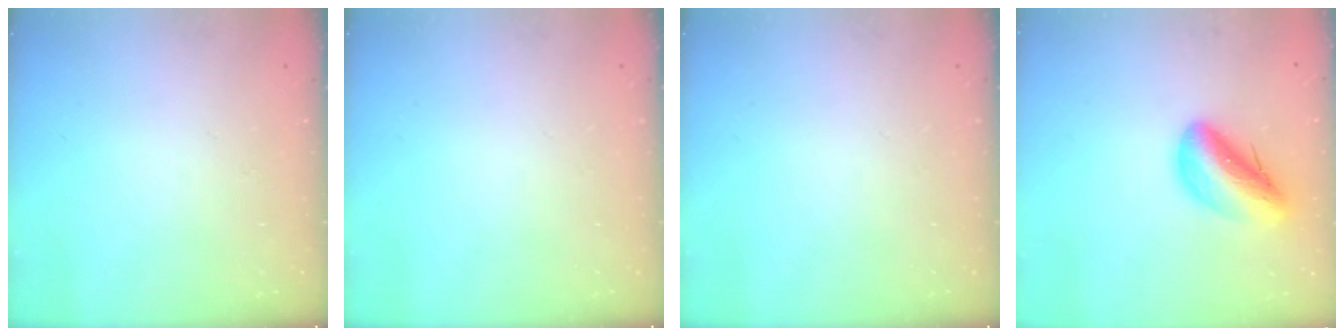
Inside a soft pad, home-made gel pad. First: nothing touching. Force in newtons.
{"total": 0.0}
{"total": 0.0}
{"total": 12.9, "press": 12.2, "slide": 3.9}